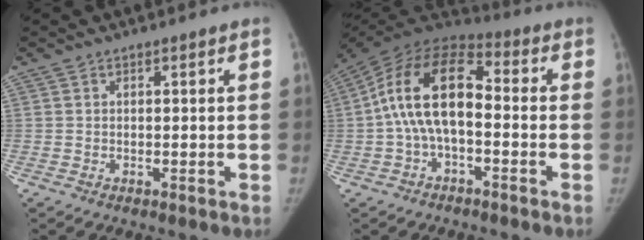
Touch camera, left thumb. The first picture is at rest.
{"total": 15.5, "force": [-1.1, 8.3, 13.1], "torque": [-0.238, 0.047, -0.031]}